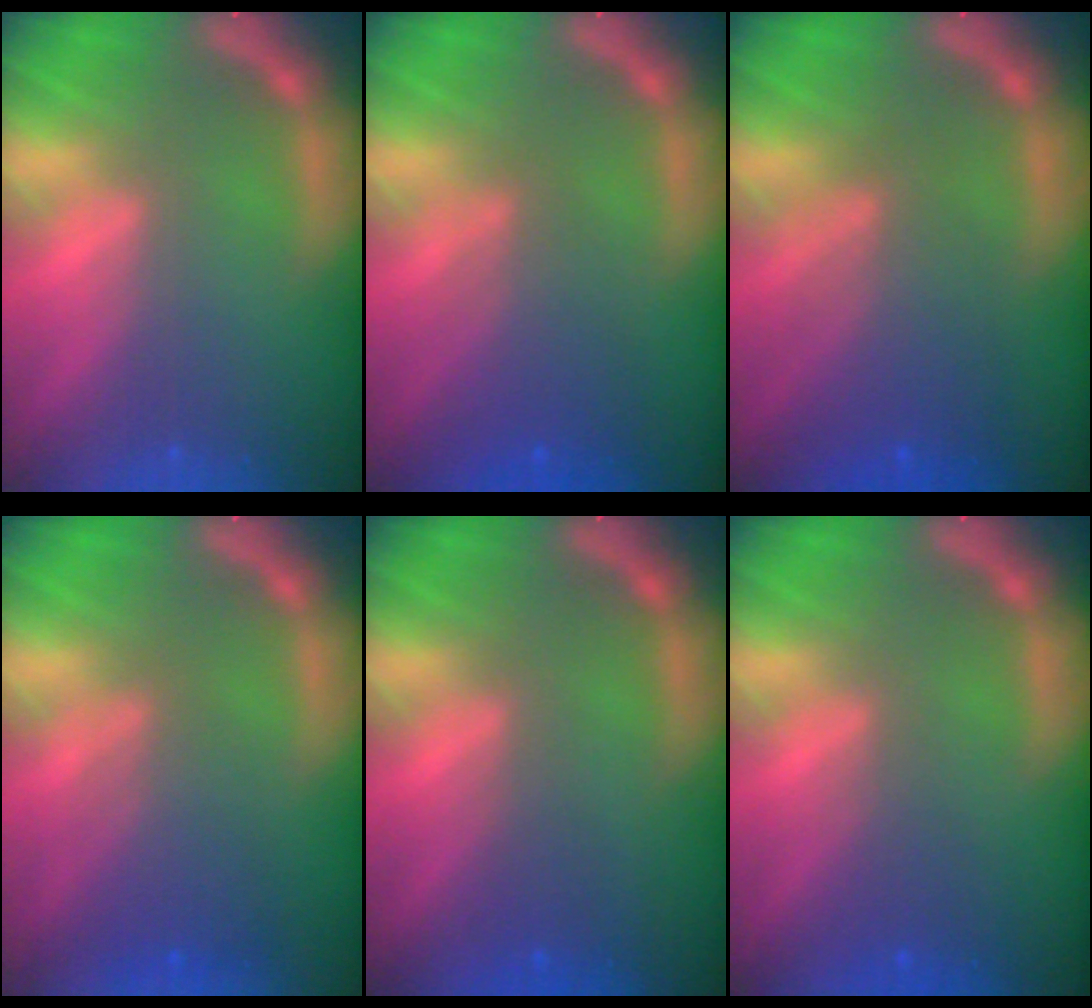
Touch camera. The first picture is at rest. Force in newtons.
{"total": 4.1}
{"total": 5.6}
{"total": 4.0}
{"total": 1.5}
{"total": 1.9}